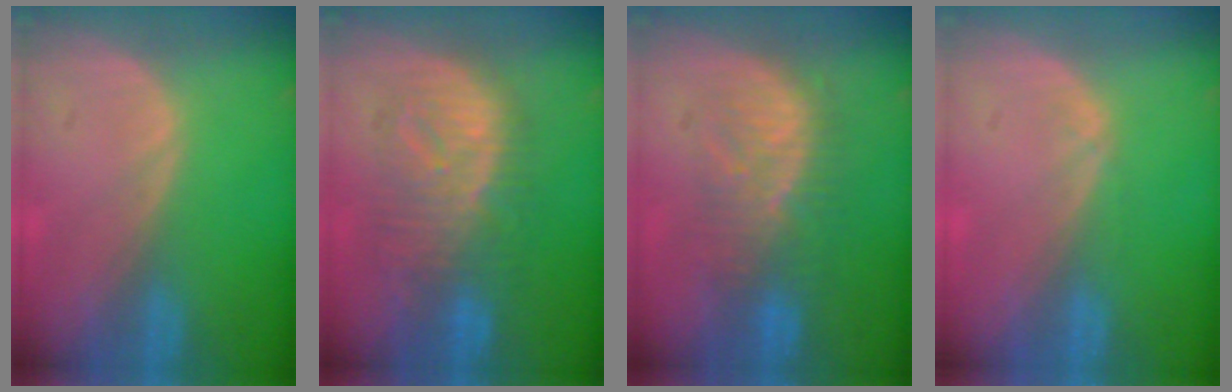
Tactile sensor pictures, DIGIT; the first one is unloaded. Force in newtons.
{"total": 9.3, "press": 9.3, "slide": 0.4}
{"total": 7.9, "press": 7.8, "slide": 1.6}
{"total": 0.7, "press": 0.6, "slide": 0.2}